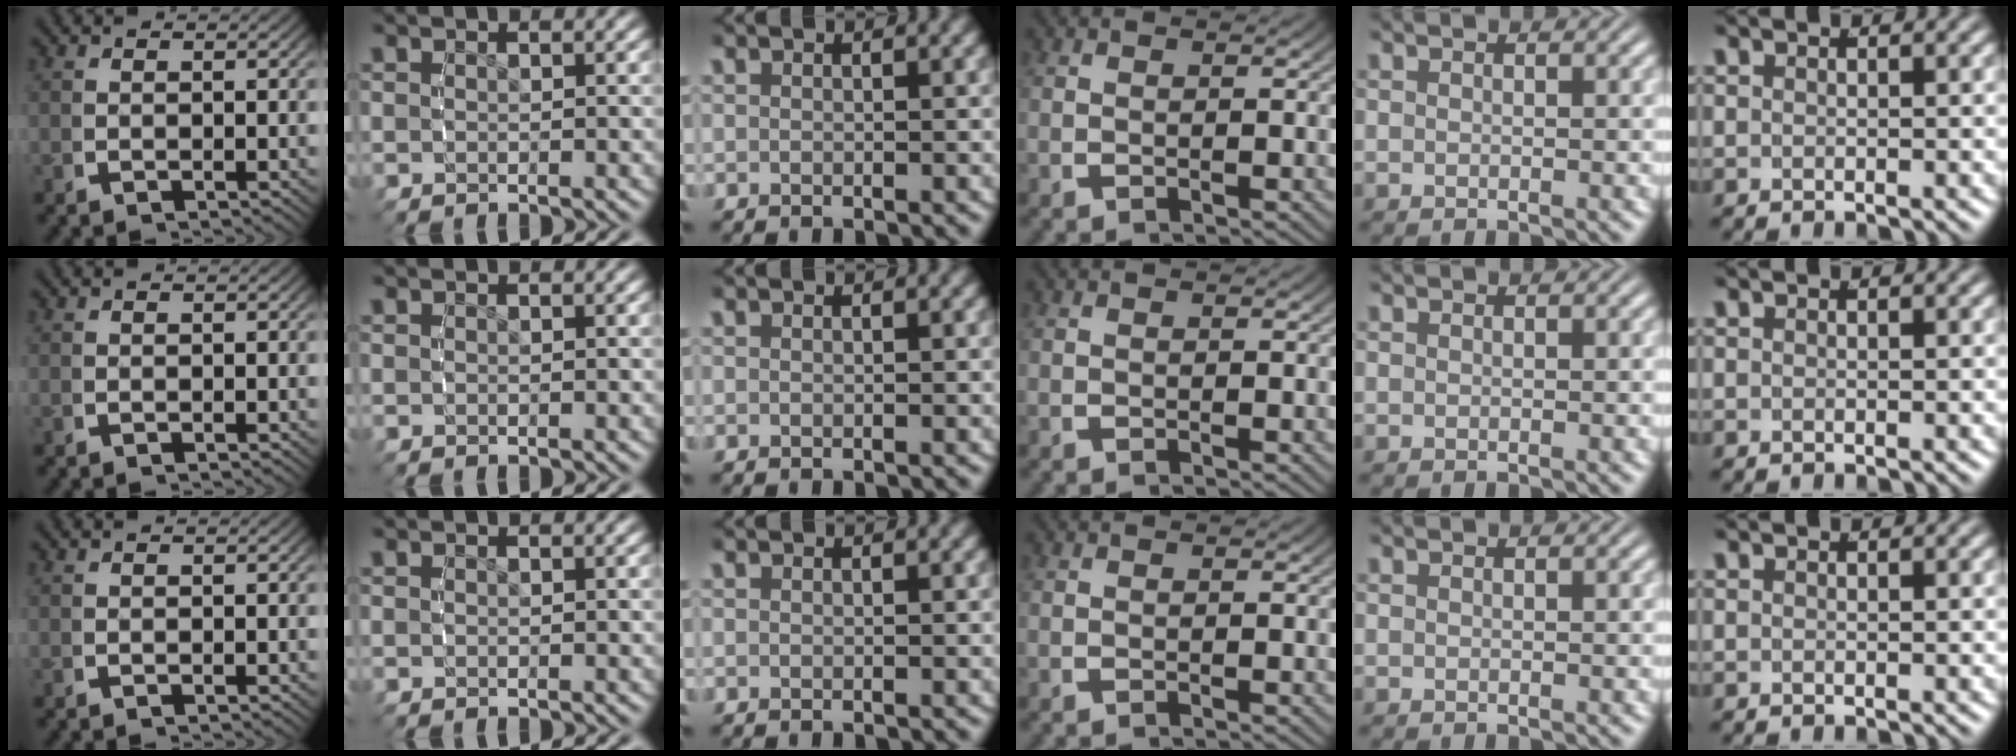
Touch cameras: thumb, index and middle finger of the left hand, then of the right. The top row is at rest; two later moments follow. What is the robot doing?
{"motion": "reach", "object": "bottle cap"}